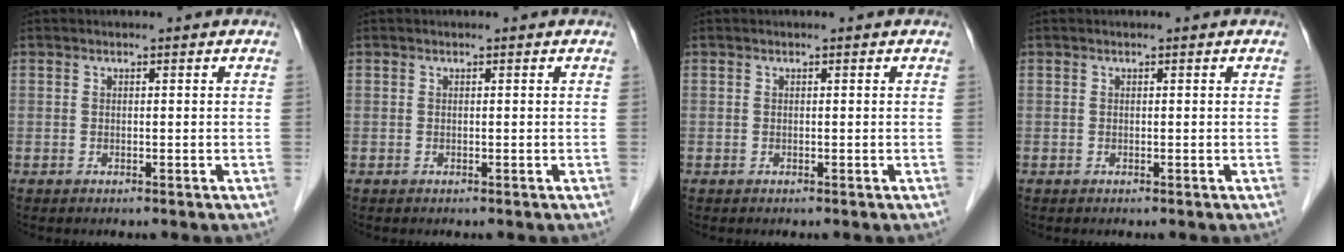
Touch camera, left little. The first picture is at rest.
{"total": 0.0}
{"total": 0.0}
{"total": 0.0}